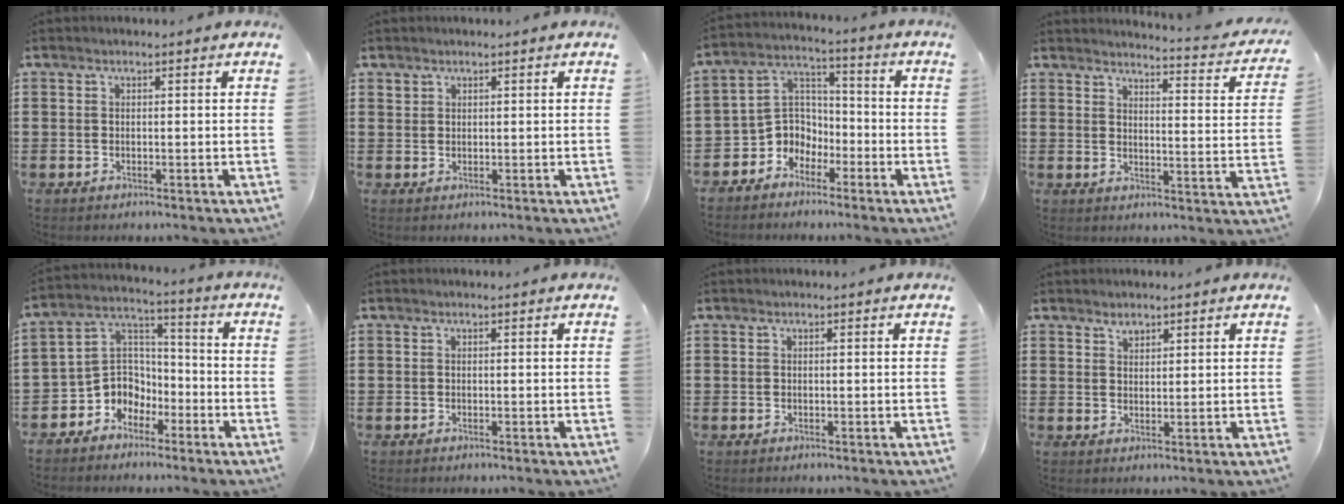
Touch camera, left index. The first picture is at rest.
{"total": 1.0, "force": [0.9, 0.5, 0.0], "torque": [-0.003, 0.001, 0.019]}
{"total": 5.8, "force": [-3.7, 4.5, 0.5], "torque": [-0.033, 0.007, -0.079]}
{"total": 3.4, "force": [3.2, -0.4, 1.1], "torque": [-0.023, -0.034, 0.046]}
{"total": 6.0, "force": [-3.5, 4.8, 0.2], "torque": [-0.032, 0.004, -0.075]}
{"total": 0.0}
{"total": 0.0}
{"total": 1.8, "force": [1.6, 0.8, 0.4], "torque": [-0.004, -0.003, 0.029]}